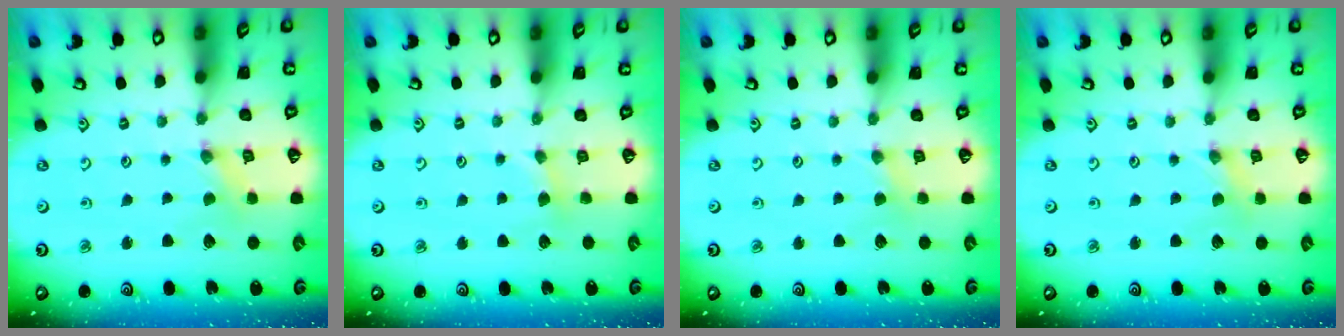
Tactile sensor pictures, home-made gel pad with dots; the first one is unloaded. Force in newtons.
{"total": 2.1, "press": 2.0, "slide": 0.4}
{"total": 1.4, "press": 1.4, "slide": 0.4}
{"total": 0.0}